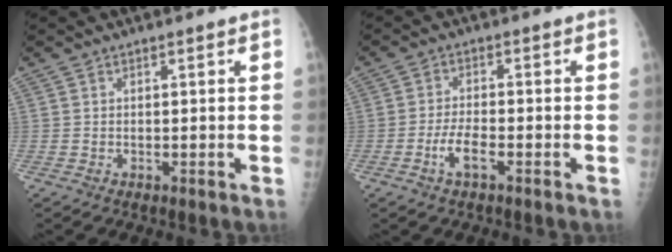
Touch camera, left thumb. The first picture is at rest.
{"total": 4.2, "force": [-2.2, 1.4, 3.3], "torque": [-0.070, 0.013, -0.042]}